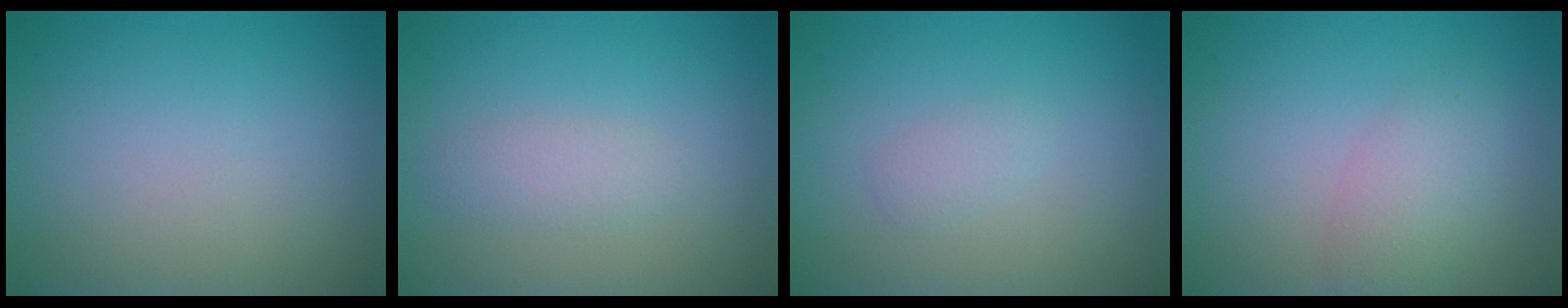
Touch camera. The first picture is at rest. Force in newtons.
{"total": 1.6, "press": 1.6, "slide": 0.0}
{"total": 1.1, "press": 1.1, "slide": 0.1}
{"total": 3.0, "press": 3.0, "slide": 0.2}